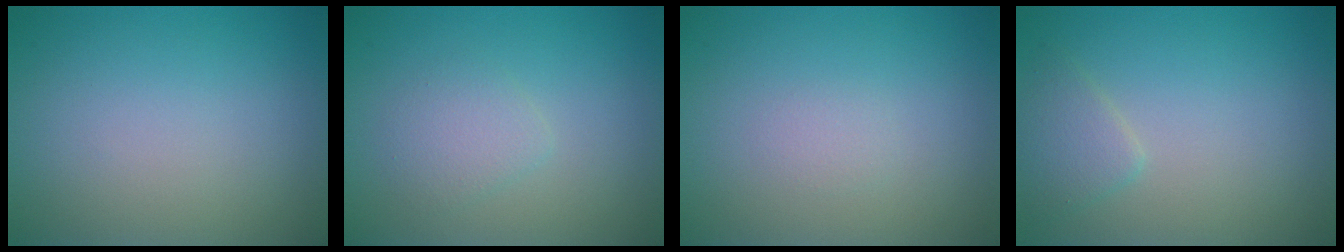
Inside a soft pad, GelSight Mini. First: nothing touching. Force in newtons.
{"total": 1.8, "press": 1.8, "slide": 0.1}
{"total": 0.6, "press": 0.6, "slide": 0.1}
{"total": 1.8, "press": 1.8, "slide": 0.2}